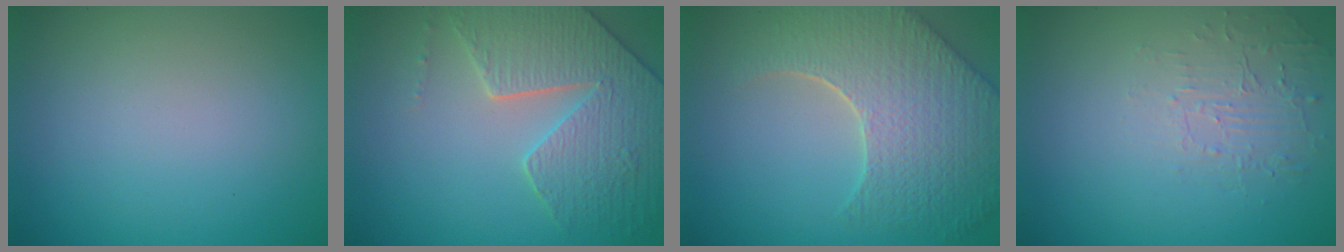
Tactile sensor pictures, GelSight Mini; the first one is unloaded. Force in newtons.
{"total": 5.6, "press": 5.2, "slide": 2.2}
{"total": 8.6, "press": 6.3, "slide": 5.9}
{"total": 1.8, "press": 0.7, "slide": 1.7}